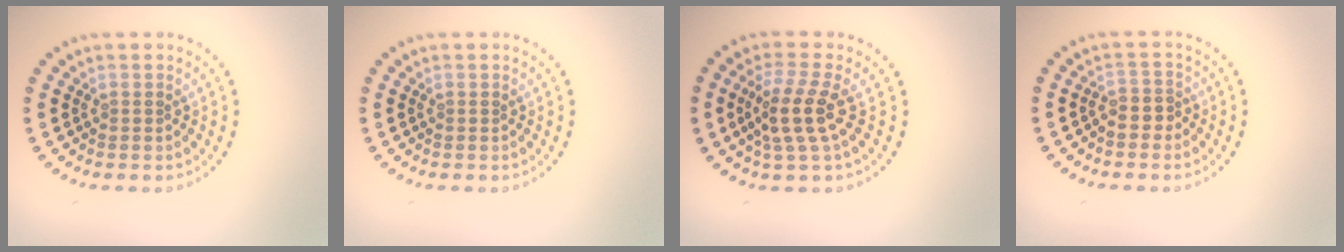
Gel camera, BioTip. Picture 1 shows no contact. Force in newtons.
{"total": 0.0}
{"total": 3.5, "press": 2.9, "slide": 1.9}
{"total": 1.7, "press": 1.3, "slide": 1.1}